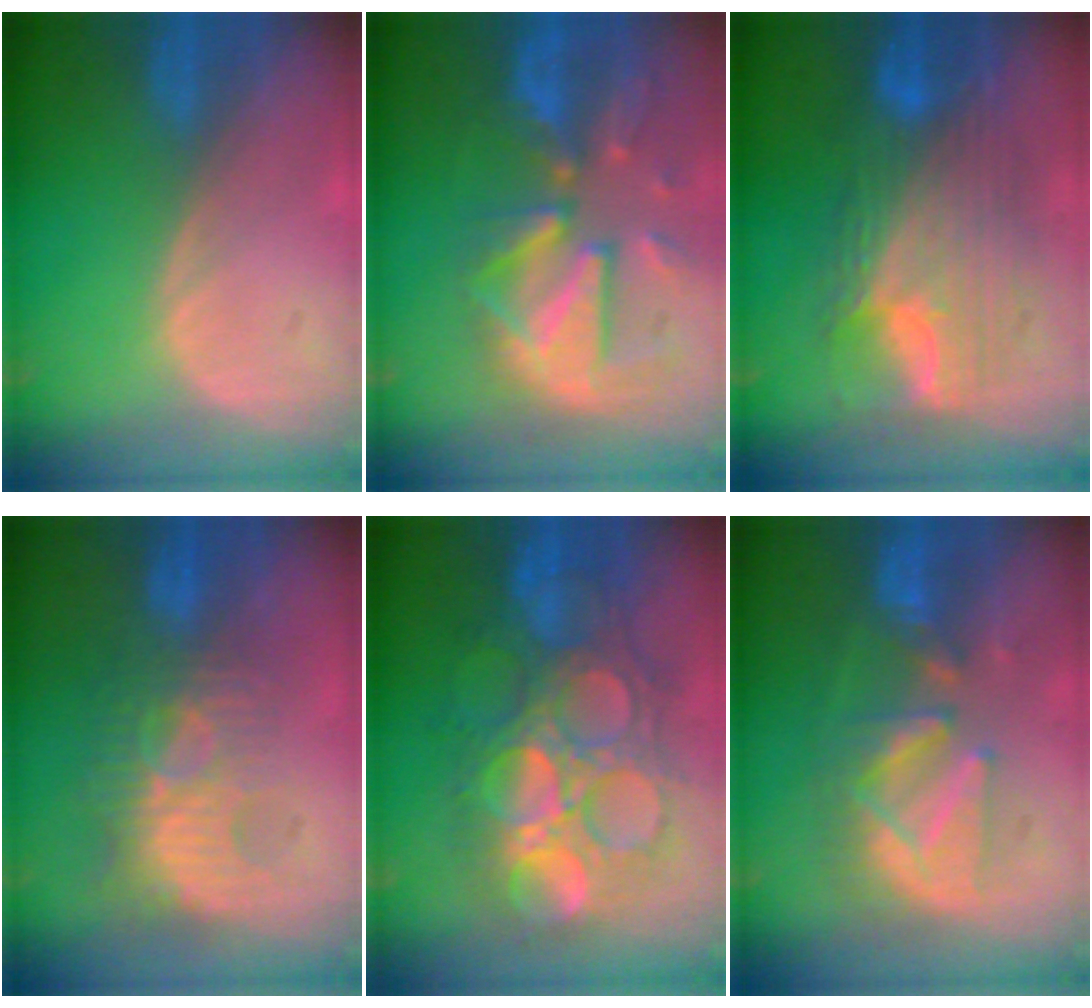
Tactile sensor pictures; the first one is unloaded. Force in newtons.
{"total": 12.1, "press": 10.4, "slide": 6.1}
{"total": 10.9, "press": 10.9, "slide": 0.8}
{"total": 9.9, "press": 8.6, "slide": 5.0}
{"total": 13.5, "press": 13.4, "slide": 1.5}
{"total": 8.6, "press": 8.5, "slide": 1.5}